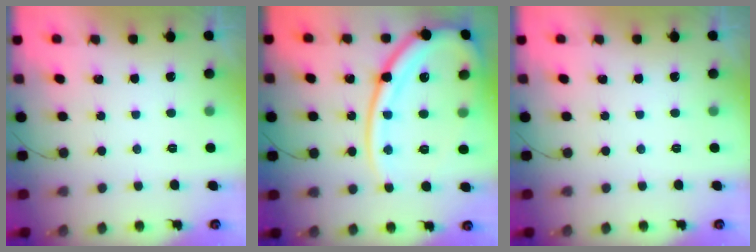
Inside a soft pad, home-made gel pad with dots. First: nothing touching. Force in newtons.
{"total": 21.4, "press": 21.3, "slide": 1.7}
{"total": 0.0}